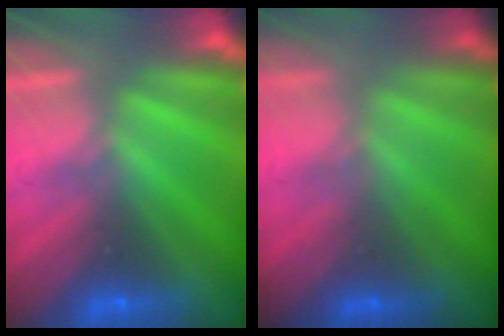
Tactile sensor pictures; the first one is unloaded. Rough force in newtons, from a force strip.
{"total": 1.1}